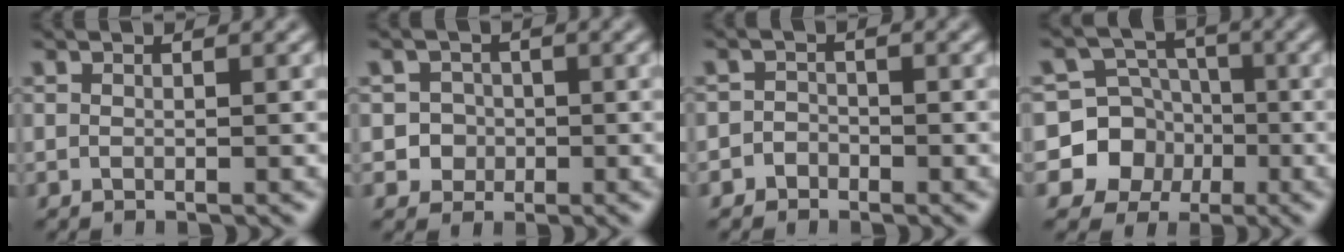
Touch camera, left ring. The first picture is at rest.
{"total": 2.5, "force": [-0.5, 2.4, 0.4], "torque": [0.014, 0.005, -0.014]}
{"total": 1.4, "force": [-0.9, 1.1, 0.0], "torque": [0.021, 0.007, -0.021]}
{"total": 7.8, "force": [-2.6, 7.2, 1.1], "torque": [-0.006, -0.001, -0.067]}